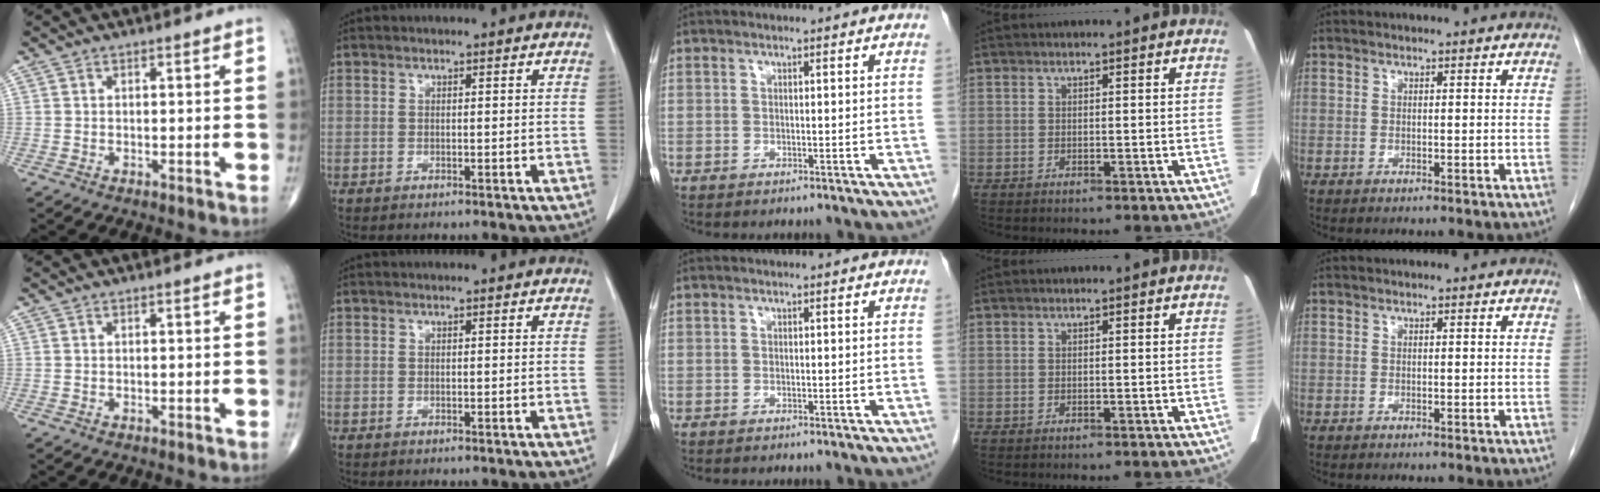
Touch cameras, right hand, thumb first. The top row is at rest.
{}